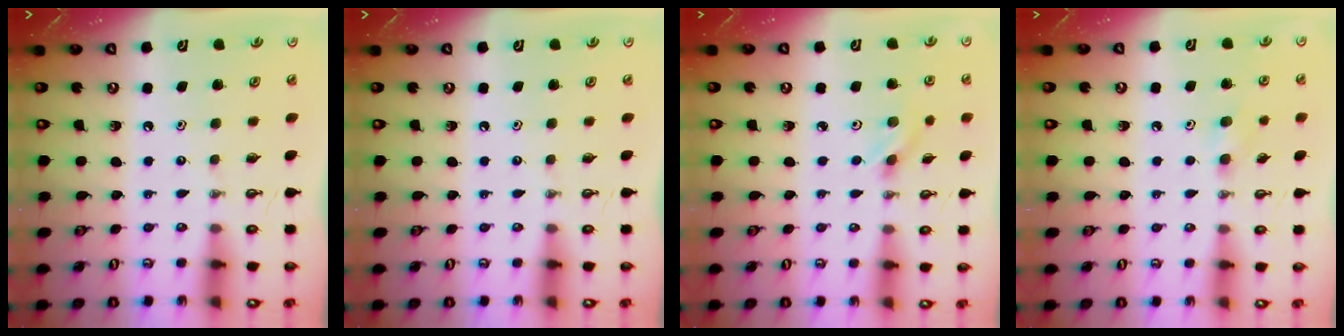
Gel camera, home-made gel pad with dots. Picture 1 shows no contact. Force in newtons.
{"total": 0.0}
{"total": 3.3, "press": 3.0, "slide": 1.4}
{"total": 5.2, "press": 5.1, "slide": 0.8}